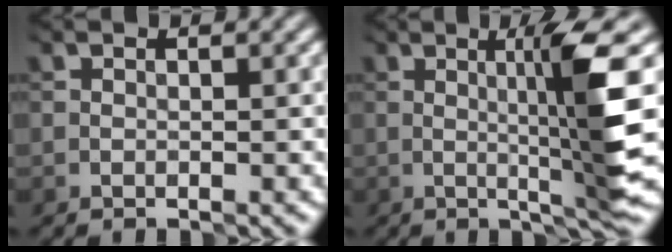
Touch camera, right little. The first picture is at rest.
{"total": 7.0, "force": [0.6, 0.3, 7.0], "torque": [-0.116, 0.002, 0.020]}